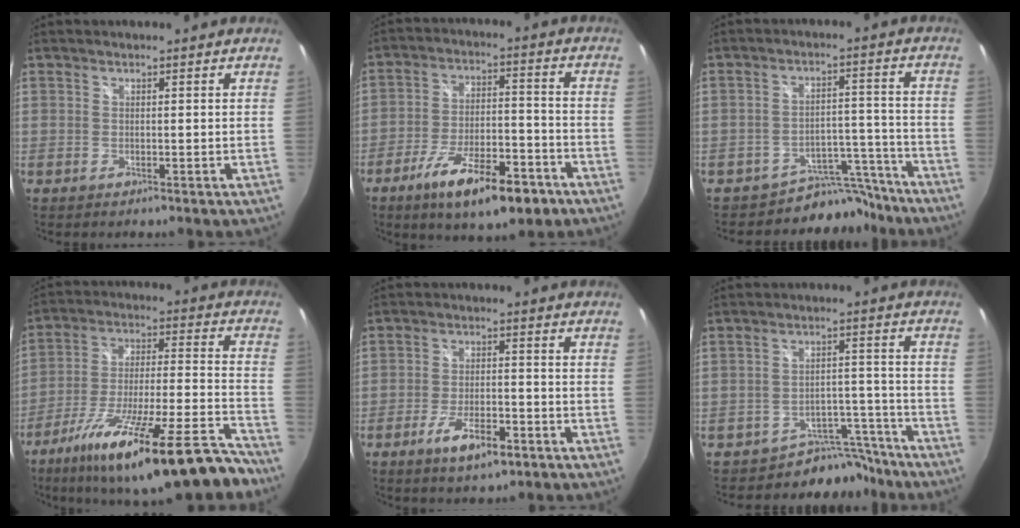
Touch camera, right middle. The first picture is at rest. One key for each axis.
{"total": 15.7, "fx": -9.7, "fy": 5.0, "fz": 11.3, "tx": -0.202, "ty": -0.016, "tz": -0.152}
{"total": 9.2, "fx": -8.3, "fy": 4.0, "fz": 0.1, "tx": 0.010, "ty": 0.044, "tz": -0.116}
{"total": 27.0, "fx": -20.5, "fy": 4.4, "fz": 17.1, "tx": -0.280, "ty": -0.051, "tz": -0.312}
{"total": 8.1, "fx": -4.7, "fy": 2.7, "fz": 6.0, "tx": -0.129, "ty": -0.013, "tz": -0.077}
{"total": 8.5, "fx": -7.6, "fy": 3.9, "fz": 0.1, "tx": 0.008, "ty": 0.038, "tz": -0.106}